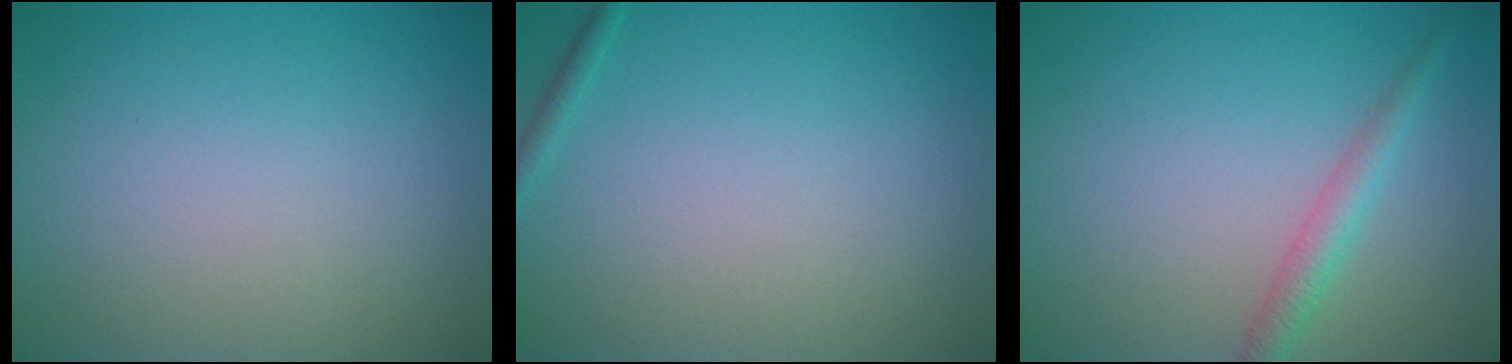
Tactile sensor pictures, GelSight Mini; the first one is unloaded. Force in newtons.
{"total": 0.8, "press": 0.8, "slide": 0.0}
{"total": 2.2, "press": 2.2, "slide": 0.1}